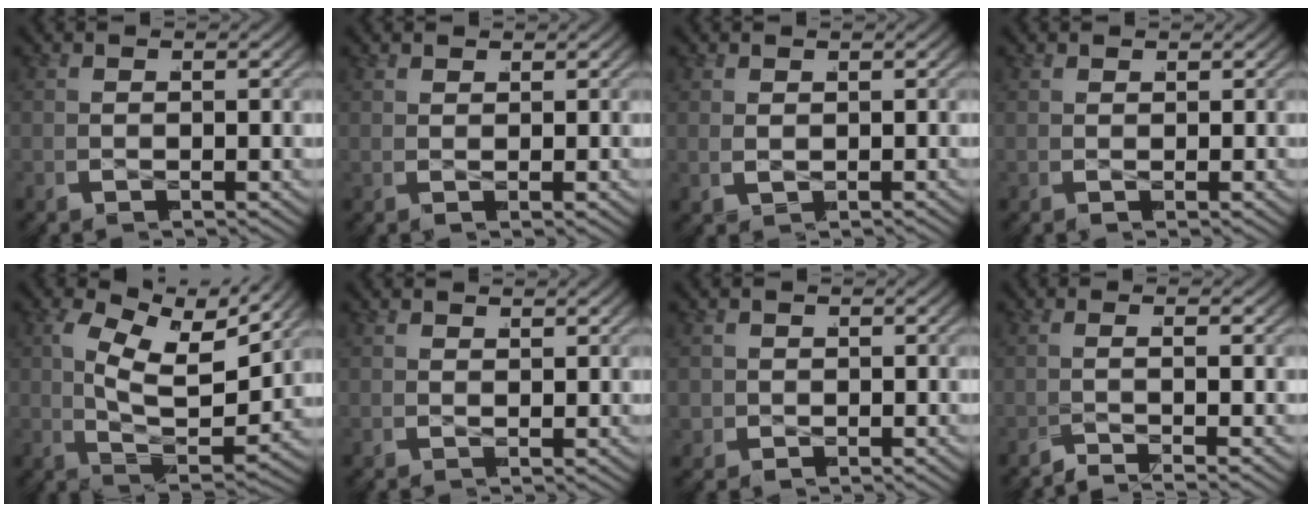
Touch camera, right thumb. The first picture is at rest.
{"total": 1.0, "force": [1.0, -0.1, -0.1], "torque": [0.007, 0.002, 0.018]}
{"total": 0.6, "force": [0.6, 0.3, -0.1], "torque": [0.001, 0.002, 0.013]}
{"total": 0.7, "force": [0.7, 0.0, -0.1], "torque": [0.004, 0.000, 0.012]}
{"total": 10.3, "force": [1.2, 5.7, 8.6], "torque": [-0.185, -0.016, 0.025]}
{"total": 1.0, "force": [1.0, -0.1, 0.0], "torque": [0.006, 0.004, 0.016]}
{"total": 1.6, "force": [0.1, 1.6, 0.2], "torque": [-0.011, -0.008, 0.008]}
{"total": 3.0, "force": [-2.1, -0.2, 2.1], "torque": [-0.048, 0.000, -0.042]}